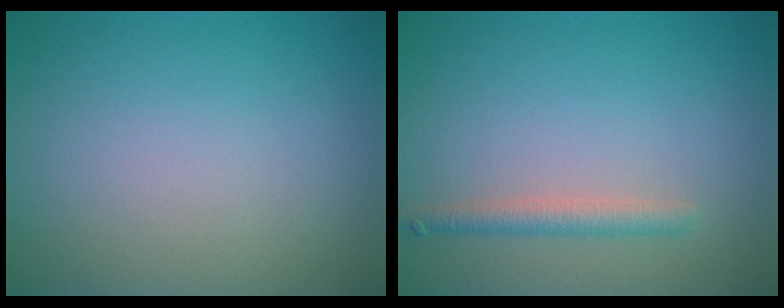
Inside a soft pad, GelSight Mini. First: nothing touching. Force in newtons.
{"total": 1.8, "press": 1.8, "slide": 0.1}